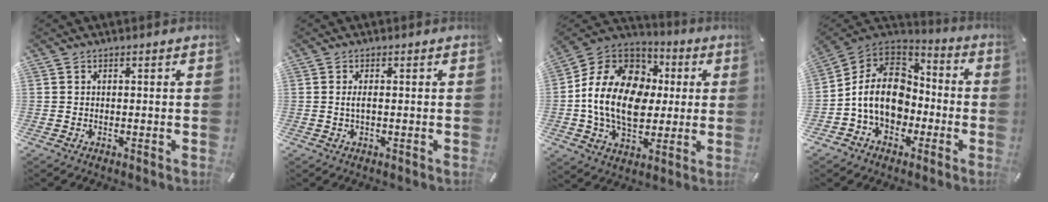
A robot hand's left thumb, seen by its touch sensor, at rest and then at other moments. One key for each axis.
{"total": 1.9, "fx": 0.0, "fy": 0.4, "fz": 1.8, "tx": -0.036, "ty": -0.002, "tz": 0.000}
{"total": 18.1, "fx": -0.5, "fy": 13.9, "fz": 11.5, "tx": -0.242, "ty": 0.007, "tz": -0.010}
{"total": 14.1, "fx": -3.0, "fy": 11.4, "fz": 7.8, "tx": -0.168, "ty": 0.030, "tz": -0.053}